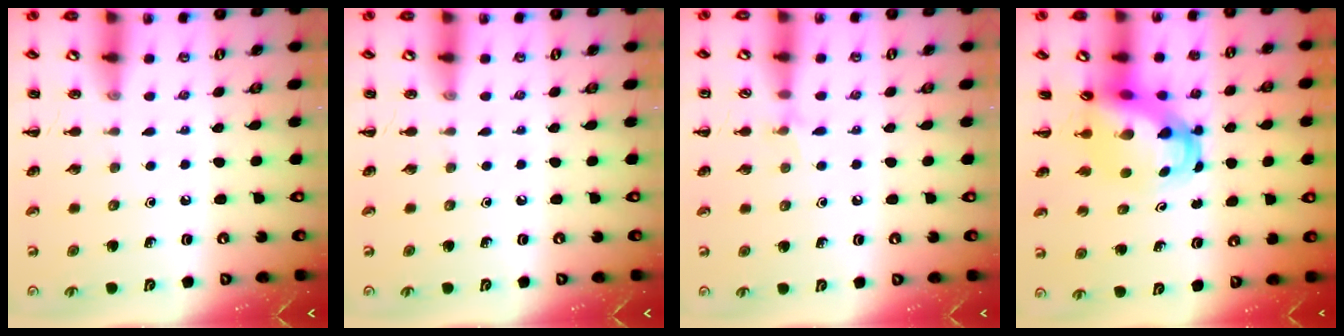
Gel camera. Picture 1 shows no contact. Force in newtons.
{"total": 0.0}
{"total": 5.1, "press": 4.8, "slide": 1.7}
{"total": 5.5, "press": 5.3, "slide": 1.5}